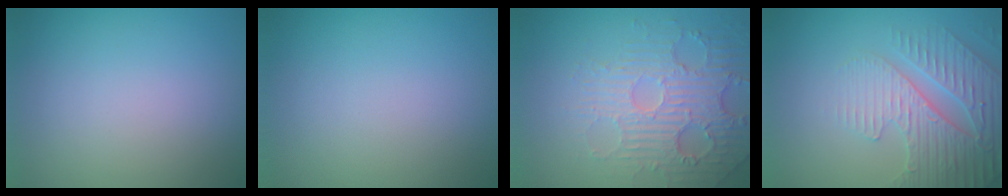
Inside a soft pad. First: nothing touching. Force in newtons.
{"total": 0.0}
{"total": 4.7, "press": 4.2, "slide": 2.1}
{"total": 4.4, "press": 4.3, "slide": 0.5}